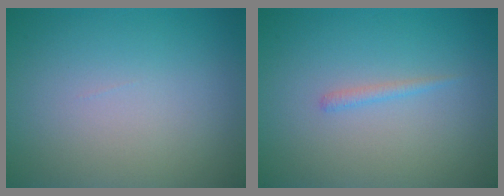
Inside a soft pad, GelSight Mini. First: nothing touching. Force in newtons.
{"total": 0.8, "press": 0.8, "slide": 0.1}